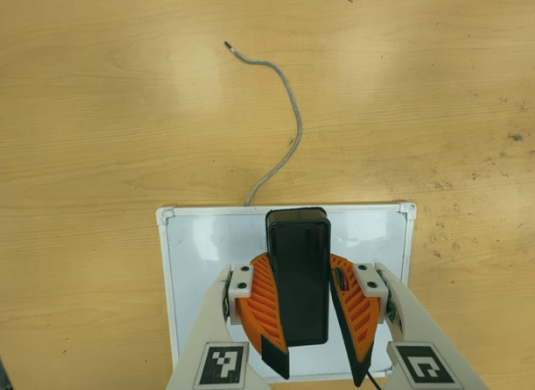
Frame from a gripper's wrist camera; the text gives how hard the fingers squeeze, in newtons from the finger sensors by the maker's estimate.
{"total": 11.6, "left": 10.9, "right": 12.3}